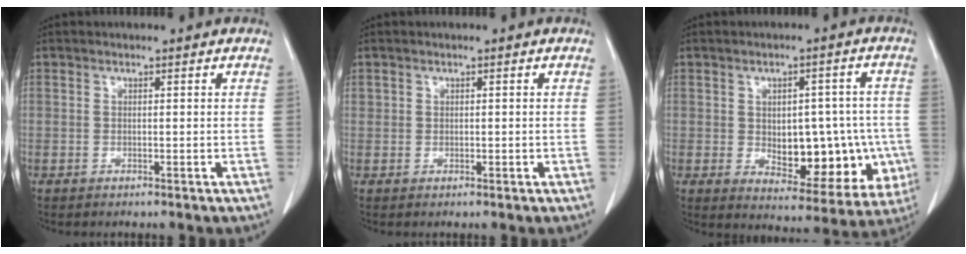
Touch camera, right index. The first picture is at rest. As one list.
[{"total": 0.6, "force": [0.0, 0.6, 0.3], "torque": [-0.008, 0.006, 0.004]}, {"total": 14.5, "force": [-2.2, 7.9, 12.0], "torque": [-0.151, 0.014, -0.006]}]